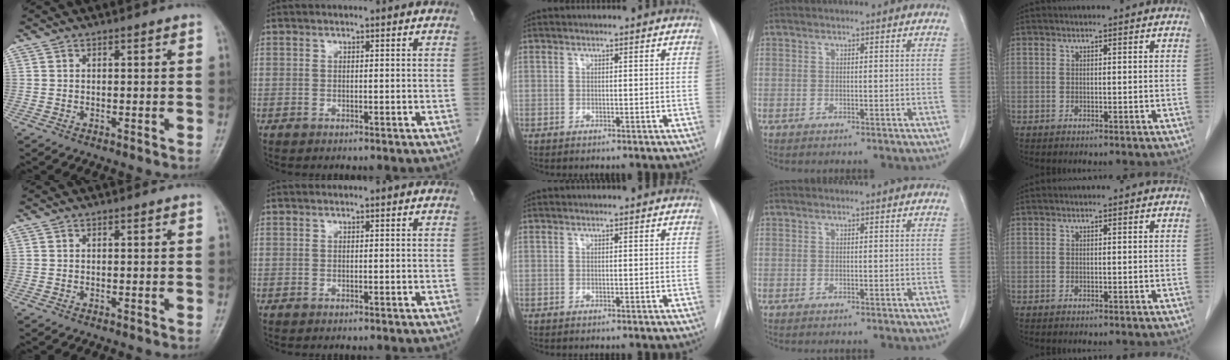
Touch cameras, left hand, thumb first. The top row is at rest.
{}